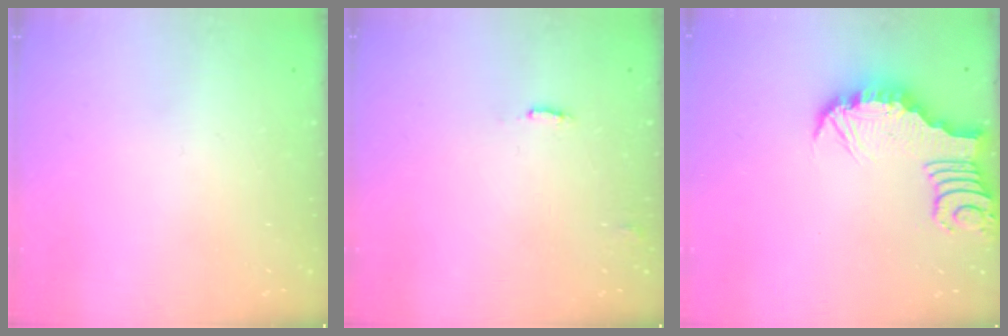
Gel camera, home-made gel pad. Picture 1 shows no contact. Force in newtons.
{"total": 5.2, "press": 5.2, "slide": 0.4}
{"total": 3.4, "press": 3.4, "slide": 0.1}